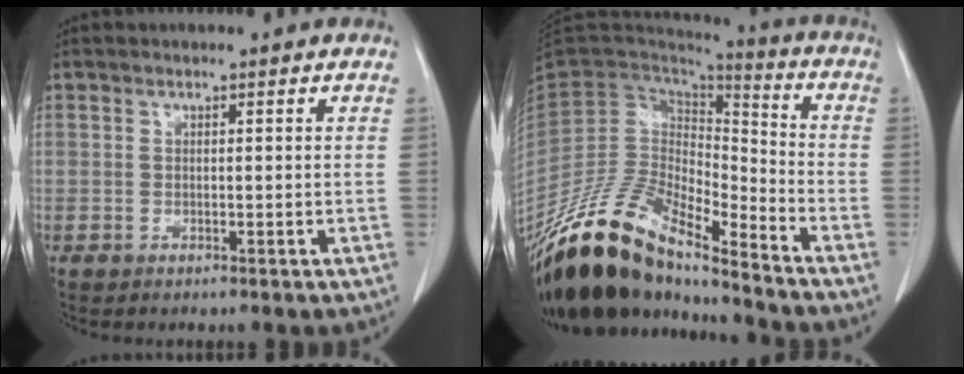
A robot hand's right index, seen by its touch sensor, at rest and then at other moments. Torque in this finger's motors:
{"motor_torque": [1.09, -1.05, 0.44, 0.21]}